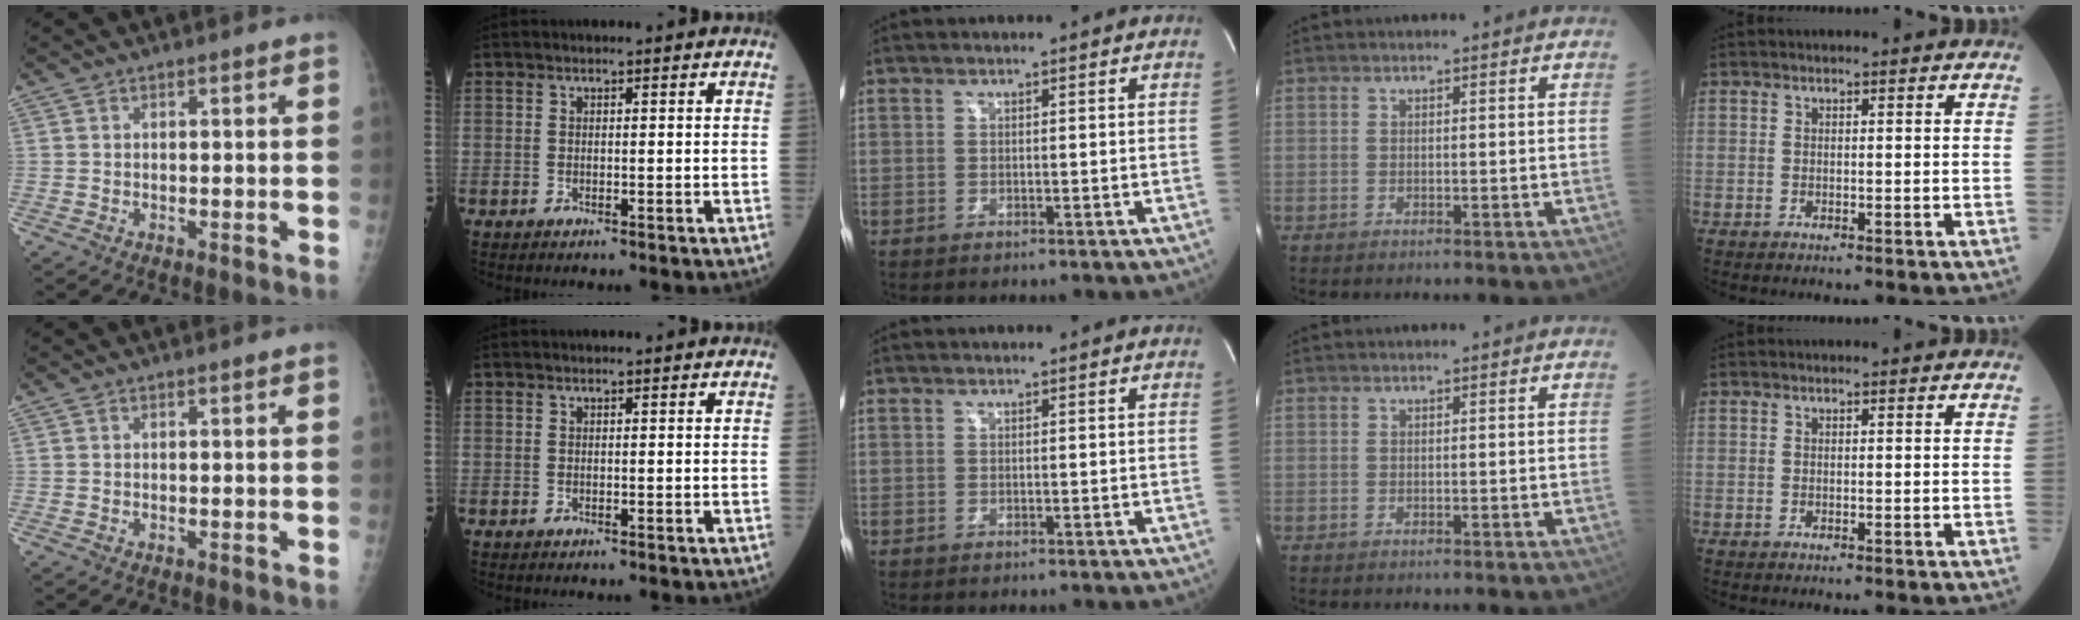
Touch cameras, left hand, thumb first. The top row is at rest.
{}